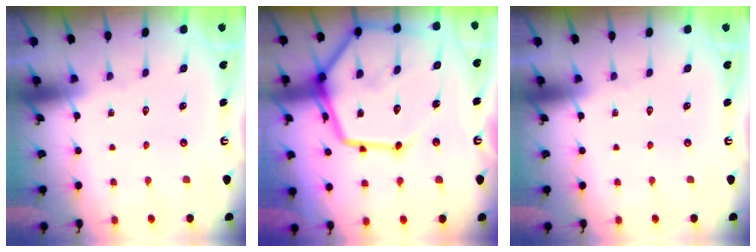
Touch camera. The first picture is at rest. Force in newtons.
{"total": 25.3, "press": 25.2, "slide": 2.4}
{"total": 0.0}